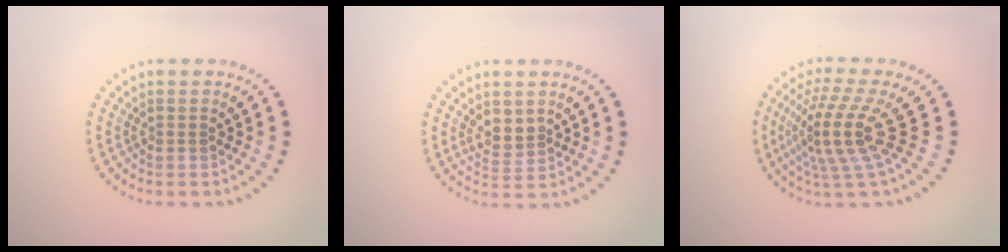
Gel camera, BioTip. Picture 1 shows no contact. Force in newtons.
{"total": 1.9, "press": 1.6, "slide": 1.0}
{"total": 5.1, "press": 3.6, "slide": 3.6}